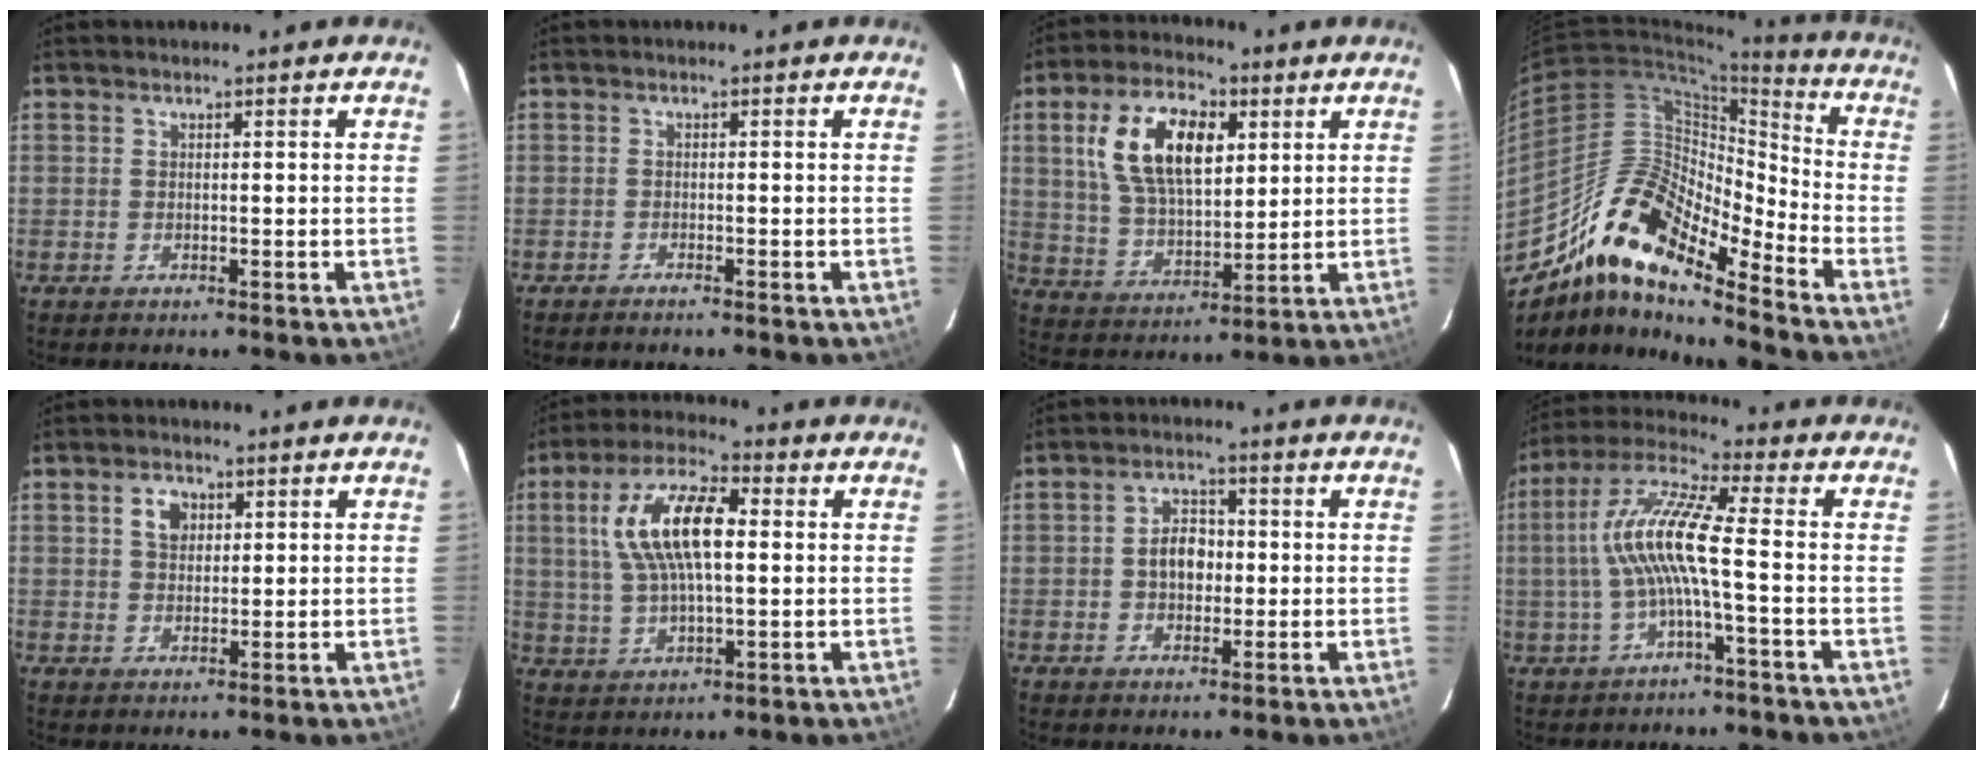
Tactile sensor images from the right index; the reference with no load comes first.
{"total": 1.0, "force": [-0.9, 0.1, 0.3], "torque": [-0.012, 0.000, -0.020]}
{"total": 15.5, "force": [5.0, 8.2, 12.2], "torque": [-0.231, 0.023, 0.099]}
{"total": 16.4, "force": [-12.7, 3.7, 9.7], "torque": [-0.157, 0.001, -0.251]}
{"total": 4.0, "force": [1.5, 2.8, 2.3], "torque": [-0.035, 0.012, 0.029]}
{"total": 14.0, "force": [2.5, 5.6, 12.6], "torque": [-0.246, 0.021, 0.048]}
{"total": 5.5, "force": [-0.3, 4.0, 3.9], "torque": [-0.067, 0.016, -0.001]}
{"total": 11.6, "force": [-1.1, 1.1, 11.5], "torque": [-0.234, 0.015, -0.023]}